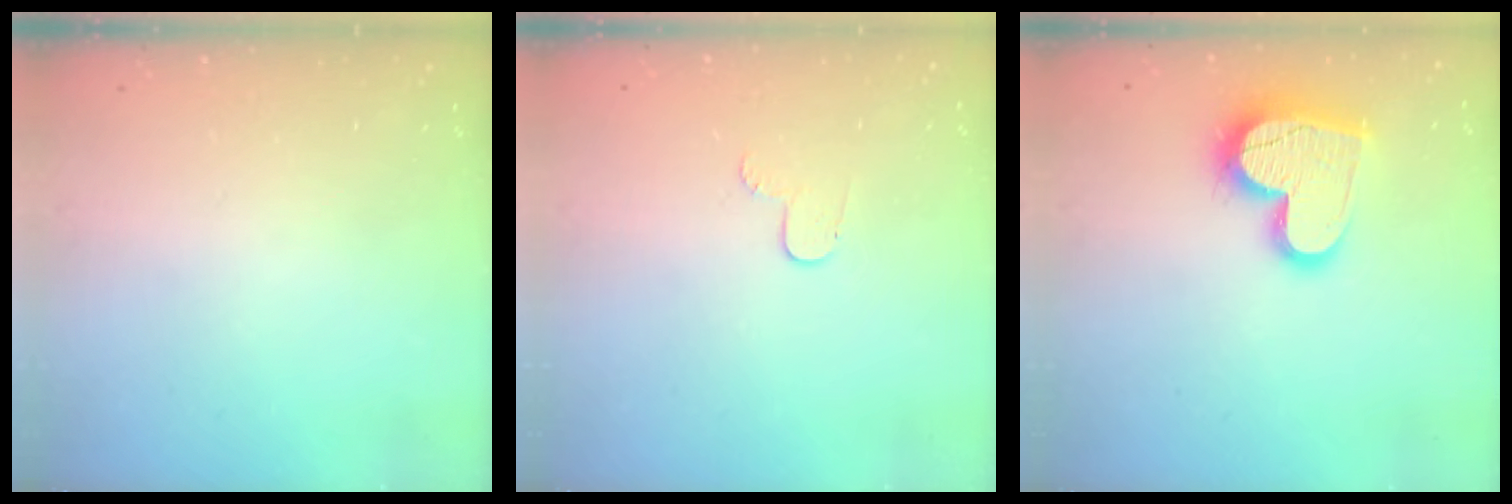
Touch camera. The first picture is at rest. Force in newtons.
{"total": 3.8, "press": 3.8, "slide": 0.4}
{"total": 16.5, "press": 16.5, "slide": 1.1}